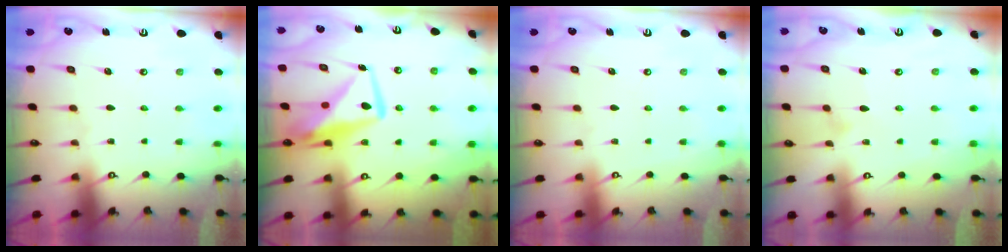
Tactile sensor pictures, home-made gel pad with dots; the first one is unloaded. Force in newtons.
{"total": 12.4, "press": 12.4, "slide": 1.1}
{"total": 3.9, "press": 3.9, "slide": 0.1}
{"total": 7.2, "press": 7.2, "slide": 0.3}